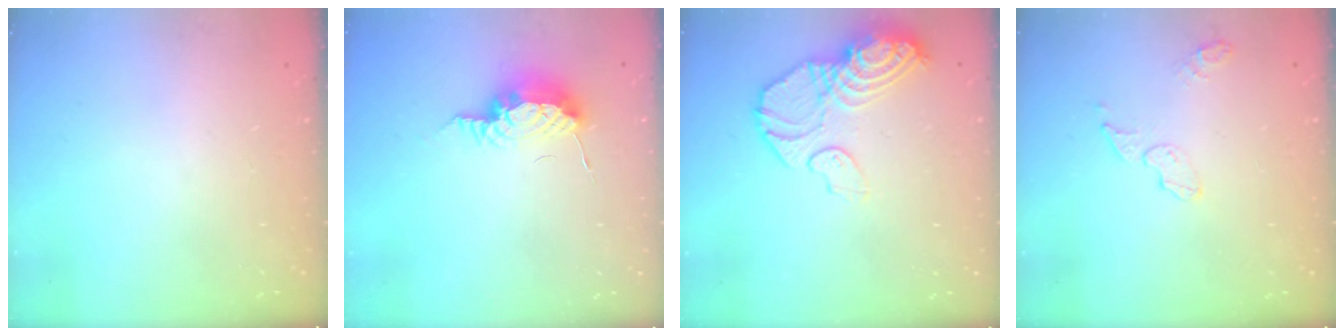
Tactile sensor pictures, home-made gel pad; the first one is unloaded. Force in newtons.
{"total": 9.3, "press": 8.9, "slide": 2.5}
{"total": 13.2, "press": 13.1, "slide": 1.4}
{"total": 4.4, "press": 4.4, "slide": 0.4}